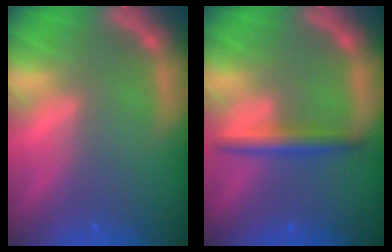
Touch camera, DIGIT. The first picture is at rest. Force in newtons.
{"total": 3.0}